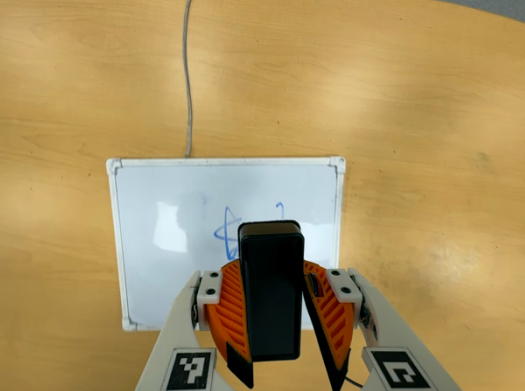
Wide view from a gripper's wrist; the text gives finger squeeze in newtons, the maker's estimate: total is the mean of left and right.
{"total": 6.2, "left": 6.7, "right": 5.6}